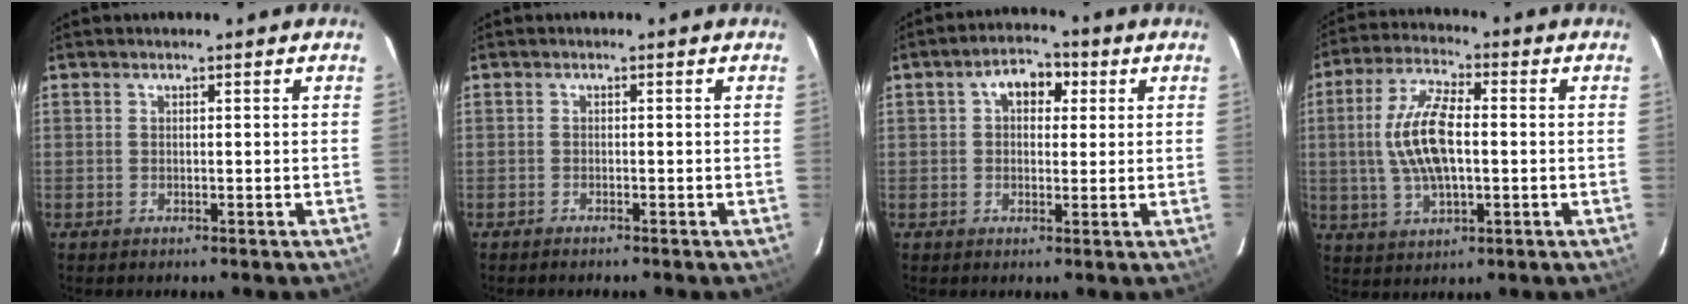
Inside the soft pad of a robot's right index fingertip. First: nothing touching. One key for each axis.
{"total": 1.1, "fx": -1.0, "fy": 0.1, "fz": 0.3, "tx": -0.010, "ty": -0.002, "tz": -0.020}
{"total": 6.0, "fx": 1.7, "fy": 4.1, "fz": 4.0, "tx": -0.065, "ty": 0.027, "tz": 0.027}
{"total": 12.2, "fx": 0.0, "fy": 5.1, "fz": 11.1, "tx": -0.228, "ty": 0.009, "tz": 0.001}